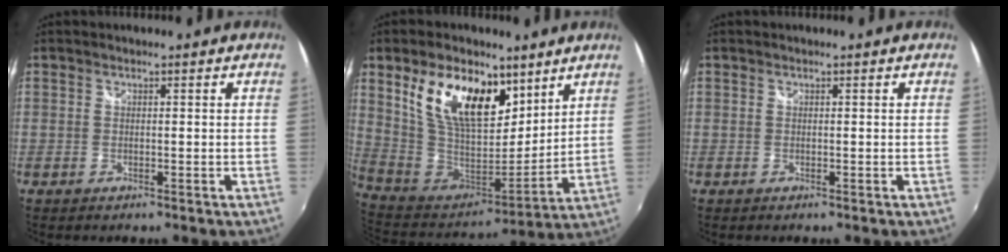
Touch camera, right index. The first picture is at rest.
{"total": 21.0, "force": [9.7, 11.7, 14.5], "torque": [-0.290, 0.016, 0.189]}
{"total": 0.0}